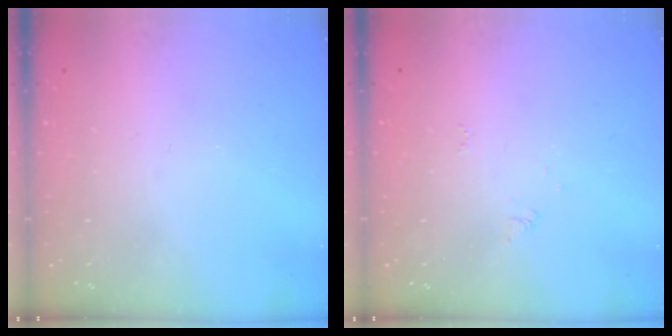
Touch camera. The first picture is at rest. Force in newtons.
{"total": 3.8, "press": 3.7, "slide": 0.6}